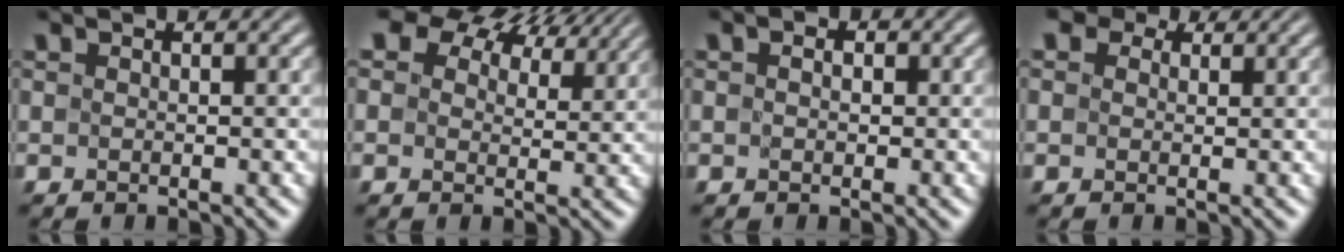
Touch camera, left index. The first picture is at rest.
{"total": 11.1, "force": [7.8, 5.8, 5.4], "torque": [-0.098, 0.013, 0.112]}
{"total": 1.9, "force": [0.7, 1.4, 1.1], "torque": [-0.016, 0.011, -0.010]}
{"total": 5.3, "force": [3.0, 3.6, 2.5], "torque": [-0.042, 0.018, 0.011]}